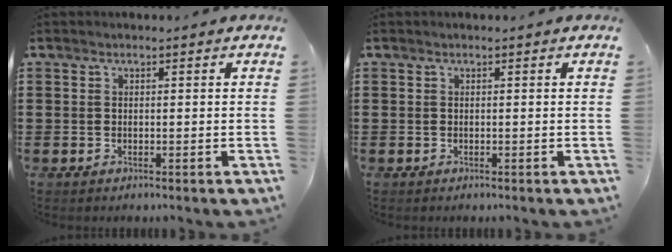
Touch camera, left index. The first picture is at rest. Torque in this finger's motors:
{"motor_torque": [0.00, 0.00, 0.06, 0.00]}